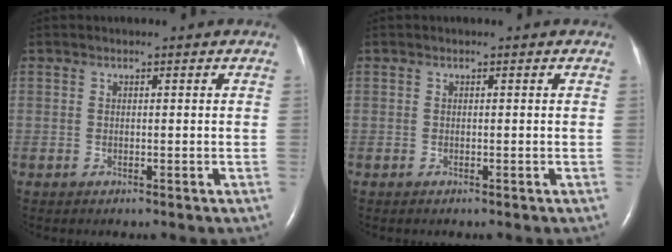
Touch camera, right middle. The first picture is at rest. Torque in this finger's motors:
{"motor_torque": [0.17, -0.07, 0.03, 0.01]}